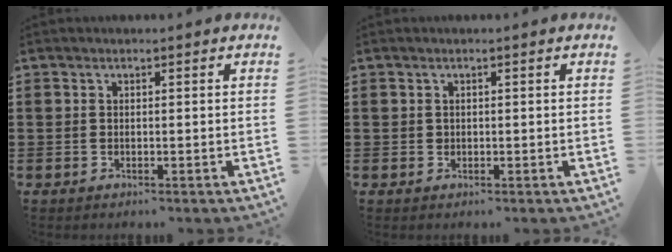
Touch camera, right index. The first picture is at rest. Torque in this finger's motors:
{"motor_torque": [1.10, 1.04, -0.01, 0.01]}